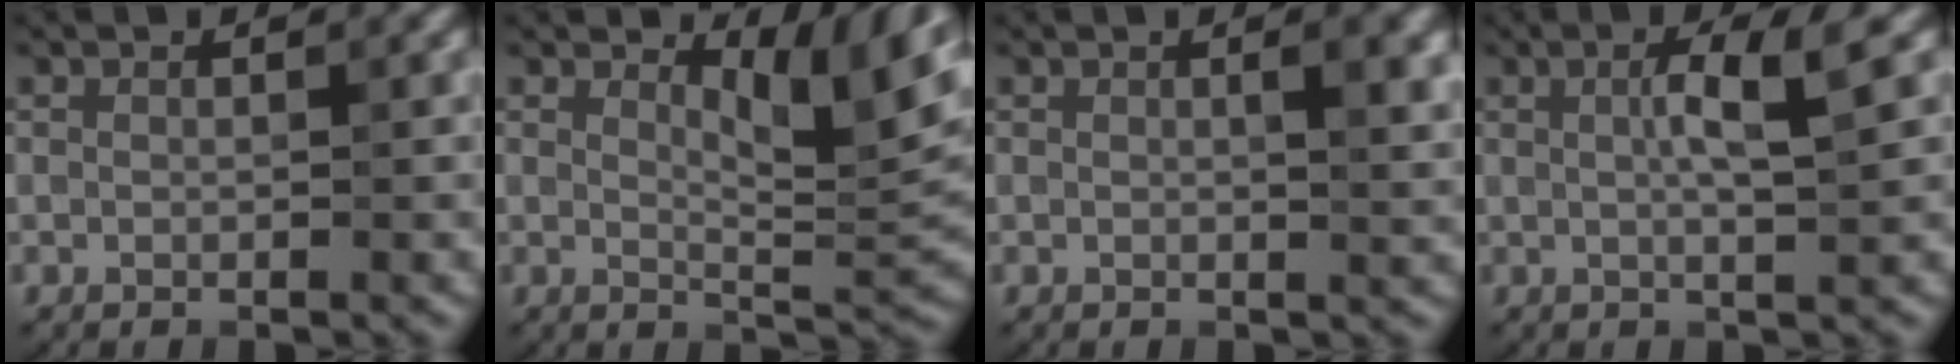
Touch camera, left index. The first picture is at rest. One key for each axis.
{"total": 5.3, "fx": 2.9, "fy": 1.7, "fz": 4.1, "tx": -0.062, "ty": -0.009, "tz": 0.040}
{"total": 2.7, "fx": 0.7, "fy": 0.7, "fz": 2.6, "tx": -0.029, "ty": 0.003, "tz": 0.007}
{"total": 3.8, "fx": 0.8, "fy": 0.7, "fz": 3.7, "tx": -0.058, "ty": 0.004, "tz": 0.009}